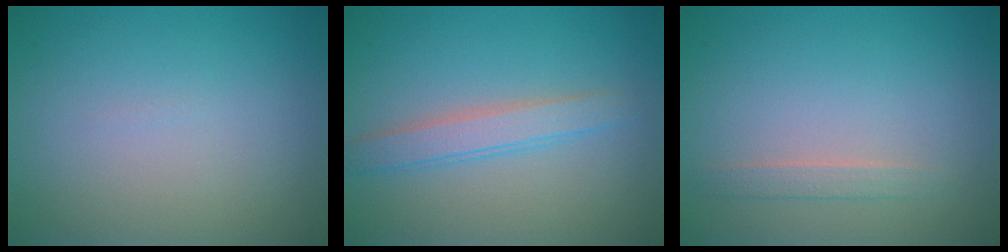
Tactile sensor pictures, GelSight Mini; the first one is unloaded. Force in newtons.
{"total": 2.6, "press": 2.6, "slide": 0.0}
{"total": 1.2, "press": 1.2, "slide": 0.1}